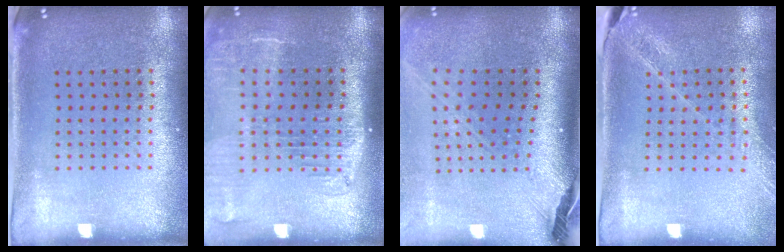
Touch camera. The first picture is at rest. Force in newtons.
{"total": 2.3, "press": 1.9, "slide": 1.4}
{"total": 2.8, "press": 2.1, "slide": 1.9}
{"total": 1.5, "press": 1.5, "slide": 0.2}